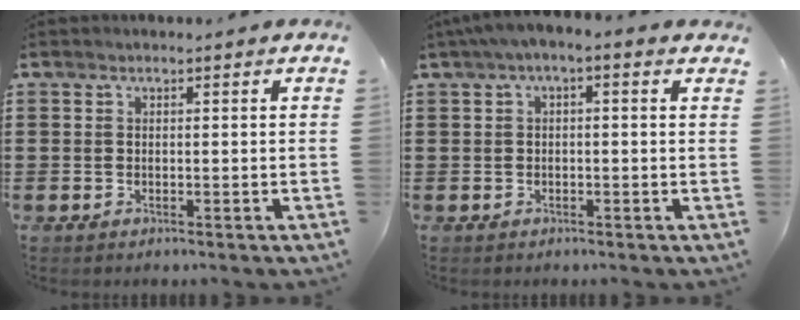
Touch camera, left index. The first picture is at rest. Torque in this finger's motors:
{"motor_torque": [2.14, 0.00, 0.71, 0.21]}